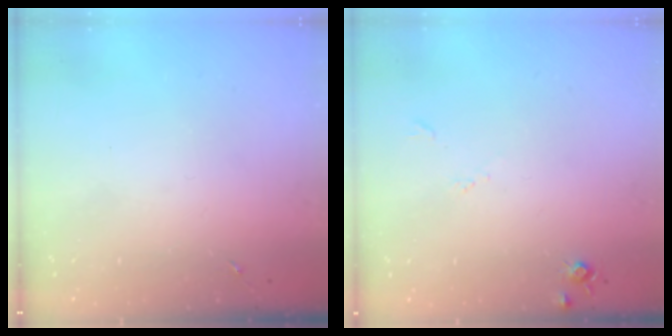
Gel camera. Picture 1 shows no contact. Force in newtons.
{"total": 5.4, "press": 5.4, "slide": 0.6}